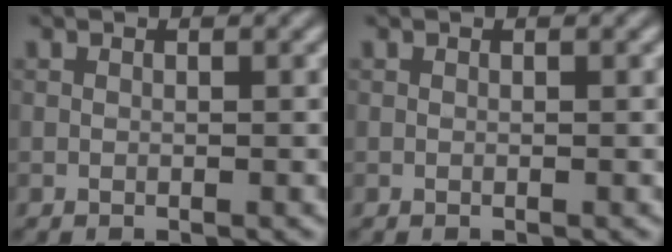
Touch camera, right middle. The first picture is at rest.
{"total": 0.0}